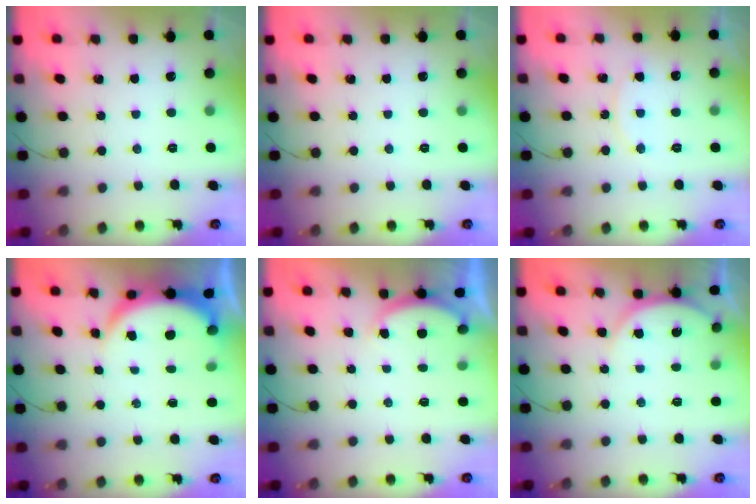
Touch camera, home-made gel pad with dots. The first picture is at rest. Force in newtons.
{"total": 0.0}
{"total": 6.0, "press": 5.9, "slide": 0.4}
{"total": 5.8, "press": 5.7, "slide": 0.8}
{"total": 2.3, "press": 2.2, "slide": 0.6}
{"total": 5.0, "press": 5.0, "slide": 0.6}